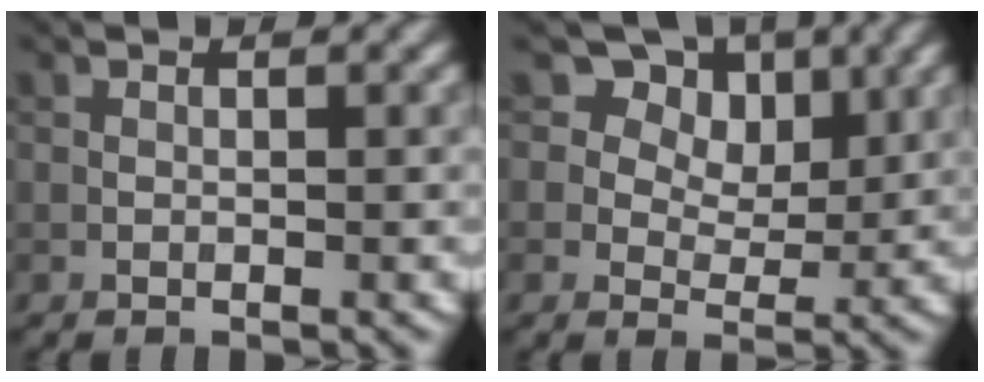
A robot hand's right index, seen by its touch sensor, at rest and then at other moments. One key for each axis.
{"total": 8.1, "fx": 4.3, "fy": 5.7, "fz": 3.9, "tx": -0.059, "ty": -0.001, "tz": 0.060}